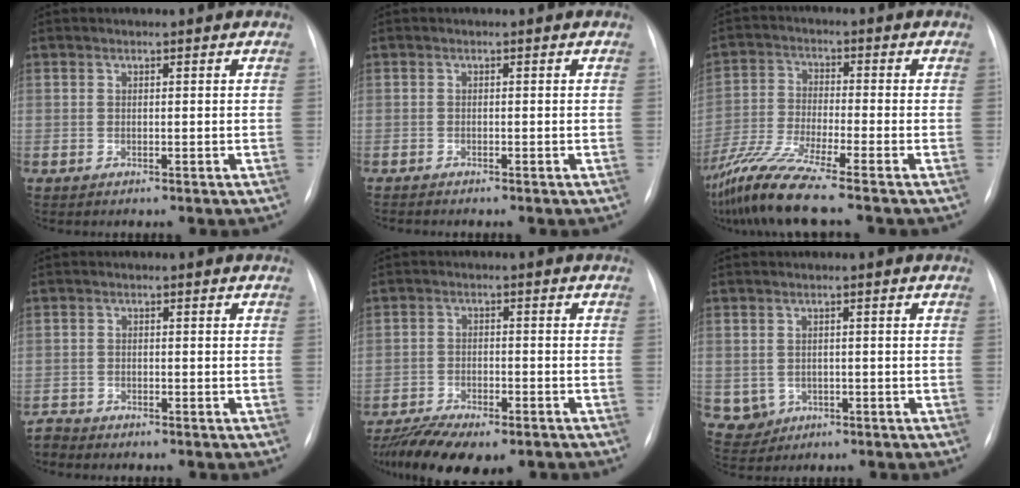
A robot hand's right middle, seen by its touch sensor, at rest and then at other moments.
{"total": 1.0, "force": [-0.9, -0.2, 0.3], "torque": [-0.008, -0.004, -0.014]}
{"total": 10.6, "force": [-8.2, -1.2, 6.6], "torque": [-0.140, -0.039, -0.155]}
{"total": 1.8, "force": [-1.7, -0.2, -0.6], "torque": [0.009, -0.011, -0.034]}
{"total": 11.2, "force": [-8.8, 3.5, 6.1], "torque": [-0.104, -0.010, -0.137]}
{"total": 3.9, "force": [-1.1, 3.7, 0.5], "torque": [-0.010, 0.002, -0.010]}